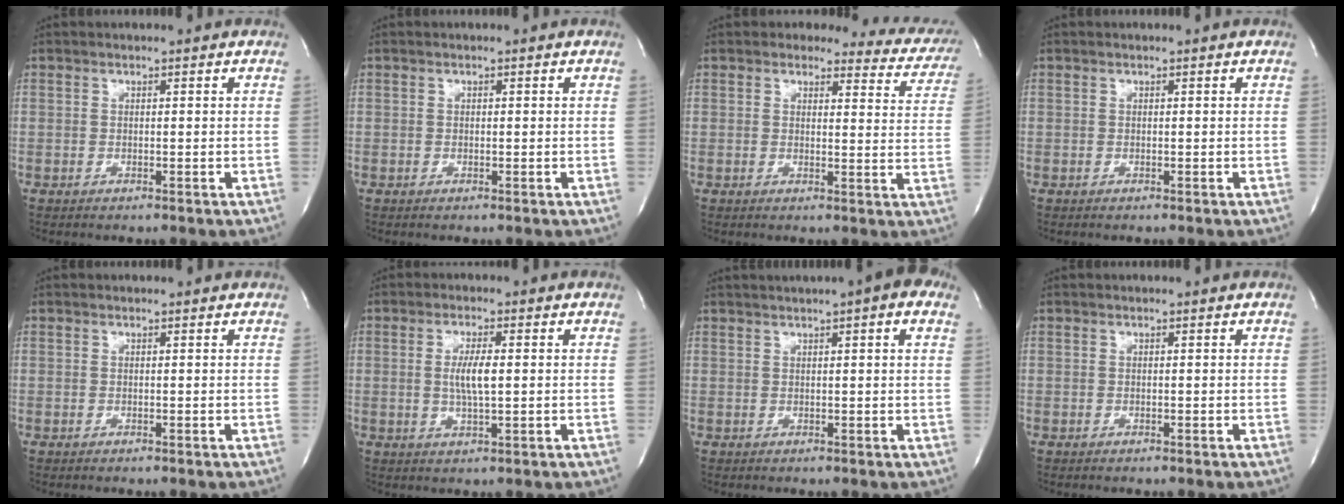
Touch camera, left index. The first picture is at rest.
{"total": 0.0}
{"total": 10.9, "force": [10.0, 4.2, 1.2], "torque": [0.031, -0.048, 0.067]}
{"total": 0.0}
{"total": 0.0}
{"total": 4.5, "force": [0.2, 0.7, 4.5], "torque": [-0.086, -0.005, 0.001]}
{"total": 6.7, "force": [4.0, 0.7, 5.3], "torque": [-0.072, 0.024, 0.047]}
{"total": 0.0}